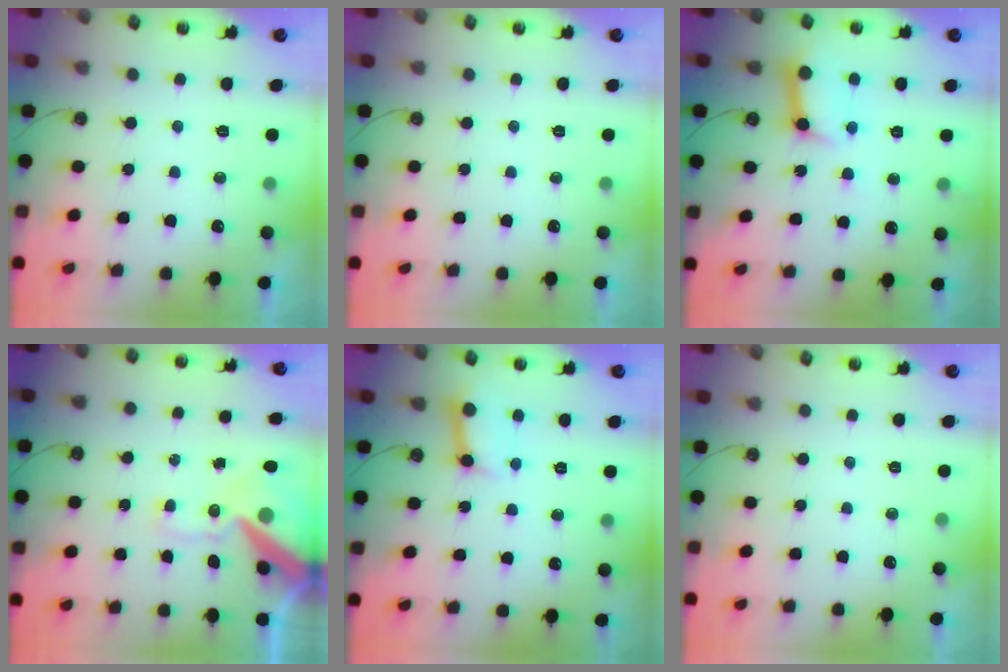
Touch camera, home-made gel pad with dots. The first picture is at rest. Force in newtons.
{"total": 0.0}
{"total": 10.8, "press": 10.8, "slide": 1.3}
{"total": 15.9, "press": 15.8, "slide": 2.3}
{"total": 9.0, "press": 9.0, "slide": 1.0}
{"total": 0.0}